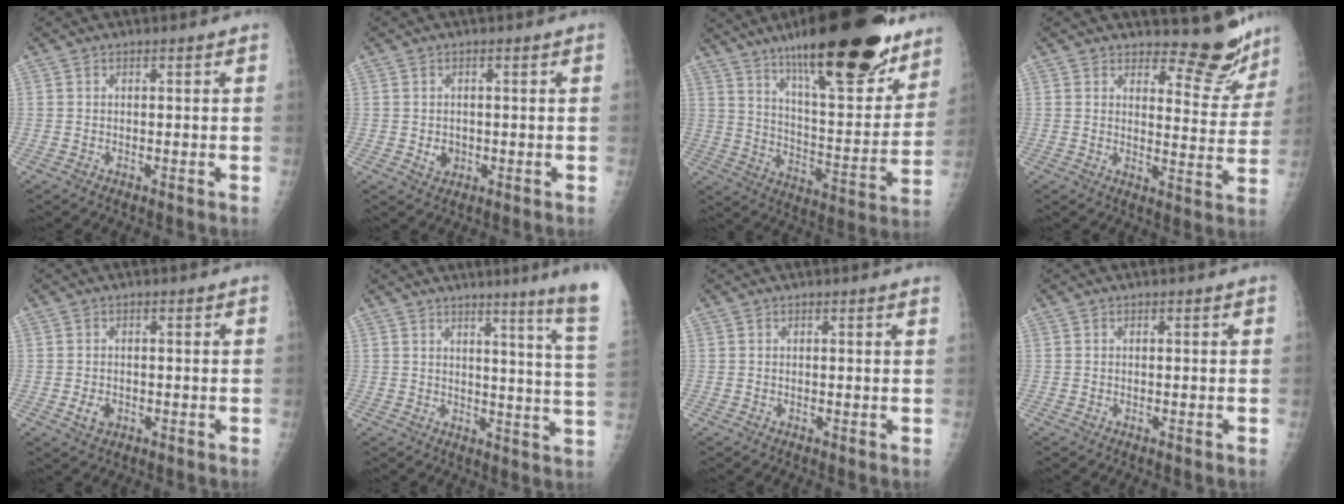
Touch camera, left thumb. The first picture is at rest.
{"total": 2.4, "force": [-0.3, 2.1, 1.2], "torque": [-0.009, 0.001, 0.004]}
{"total": 28.8, "force": [19.3, 7.8, 19.9], "torque": [-0.268, -0.075, 0.301]}
{"total": 9.3, "force": [8.8, 2.8, 1.2], "torque": [0.018, -0.089, 0.103]}
{"total": 2.6, "force": [-0.7, 2.0, 1.5], "torque": [-0.022, 0.000, -0.008]}
{"total": 14.2, "force": [10.3, -1.8, 9.7], "torque": [-0.117, -0.089, 0.109]}
{"total": 0.6, "force": [0.6, -0.1, 0.3], "torque": [-0.018, -0.004, 0.005]}
{"total": 0.0}